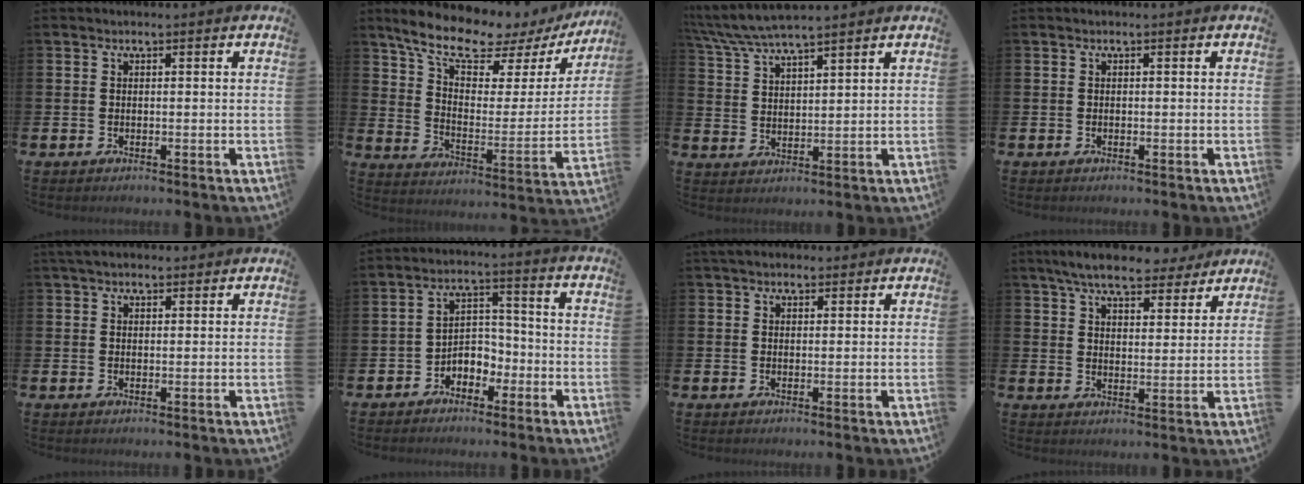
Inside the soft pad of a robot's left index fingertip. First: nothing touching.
{"total": 11.1, "force": [9.5, 3.0, 4.8], "torque": [-0.124, -0.060, 0.161]}
{"total": 5.6, "force": [5.3, 0.3, 1.9], "torque": [-0.060, -0.023, 0.094]}
{"total": 0.0}
{"total": 2.7, "force": [2.3, 1.1, 1.0], "torque": [-0.012, -0.002, 0.039]}
{"total": 3.4, "force": [-2.3, 2.3, 1.0], "torque": [-0.031, 0.007, -0.053]}
{"total": 2.2, "force": [1.9, 1.0, 0.6], "torque": [0.005, -0.003, 0.031]}
{"total": 7.5, "force": [6.9, 1.7, 2.4], "torque": [-0.061, -0.031, 0.122]}